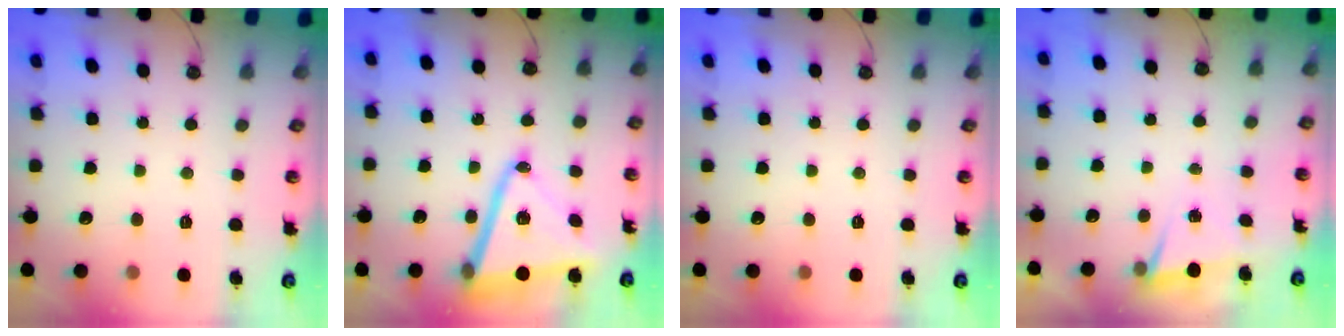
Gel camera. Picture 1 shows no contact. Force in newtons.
{"total": 16.9, "press": 16.7, "slide": 2.4}
{"total": 0.0}
{"total": 2.7, "press": 1.5, "slide": 2.2}